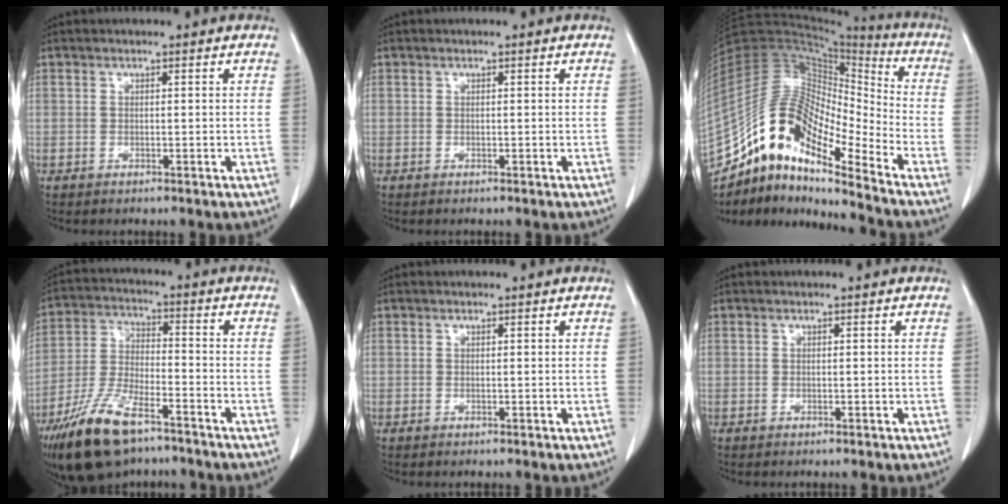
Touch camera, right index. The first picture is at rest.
{"total": 0.0}
{"total": 17.4, "force": [-13.1, 3.9, 10.9], "torque": [-0.197, 0.044, -0.236]}
{"total": 13.8, "force": [-9.3, 4.5, 9.1], "torque": [-0.187, -0.017, -0.171]}
{"total": 0.0}
{"total": 0.0}